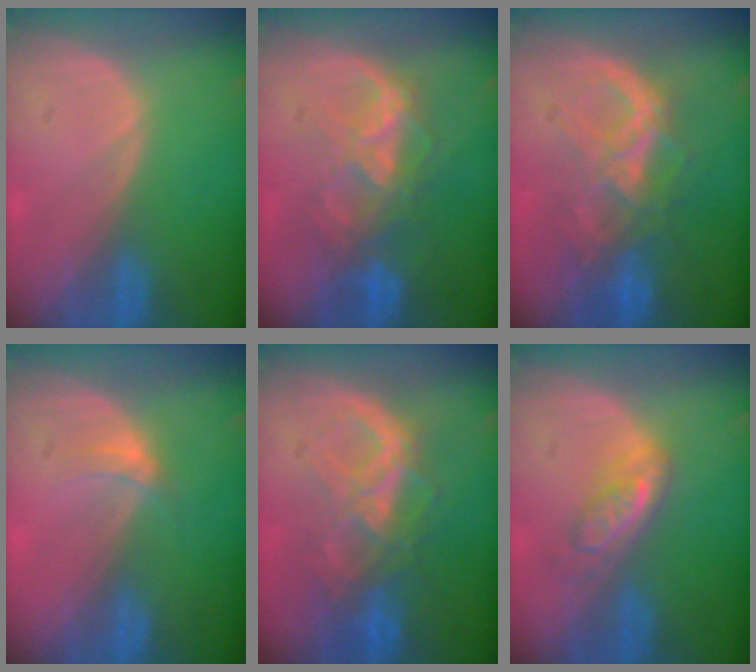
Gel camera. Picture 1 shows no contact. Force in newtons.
{"total": 8.2, "press": 7.3, "slide": 3.7}
{"total": 8.4, "press": 7.6, "slide": 3.7}
{"total": 2.3, "press": 1.9, "slide": 1.3}
{"total": 8.4, "press": 7.6, "slide": 3.7}
{"total": 5.0, "press": 4.6, "slide": 2.0}